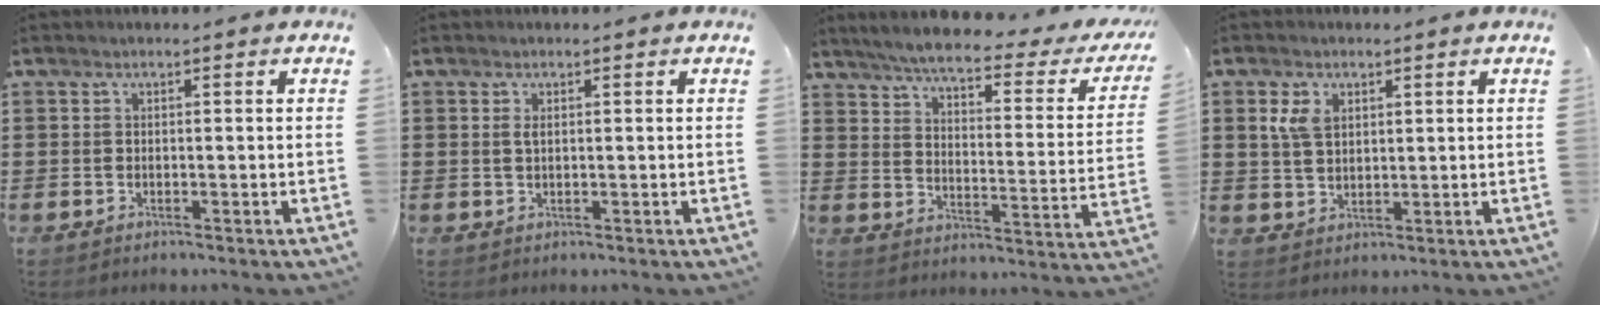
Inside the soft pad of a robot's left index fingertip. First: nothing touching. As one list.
[{"total": 1.2, "force": [0.4, 0.4, 1.0], "torque": [-0.022, 0.002, 0.007]}, {"total": 5.2, "force": [4.3, 0.0, 2.9], "torque": [-0.078, -0.030, 0.068]}, {"total": 4.3, "force": [1.9, 3.1, 2.5], "torque": [-0.059, 0.012, 0.033]}]